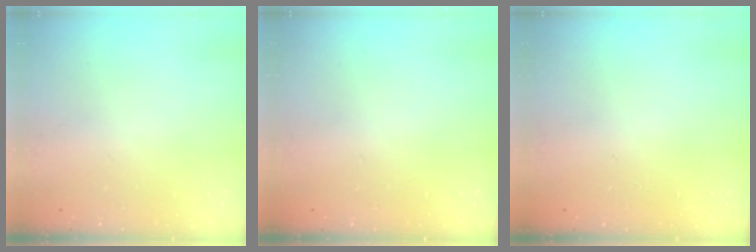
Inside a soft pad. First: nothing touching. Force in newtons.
{"total": 0.0}
{"total": 0.0}